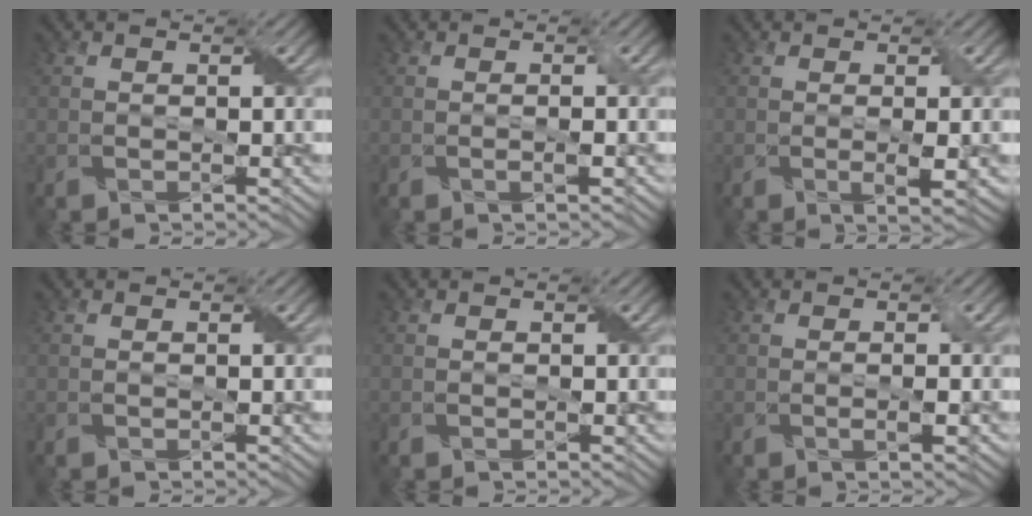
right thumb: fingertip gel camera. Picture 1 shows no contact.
{"total": 1.1, "force": [-0.2, 0.0, 1.1], "torque": [-0.022, 0.001, -0.004]}
{"total": 2.3, "force": [0.0, 0.3, 2.3], "torque": [-0.045, -0.003, 0.004]}
{"total": 0.0}
{"total": 0.0}
{"total": 1.6, "force": [-0.2, 0.0, 1.6], "torque": [-0.031, 0.001, -0.002]}